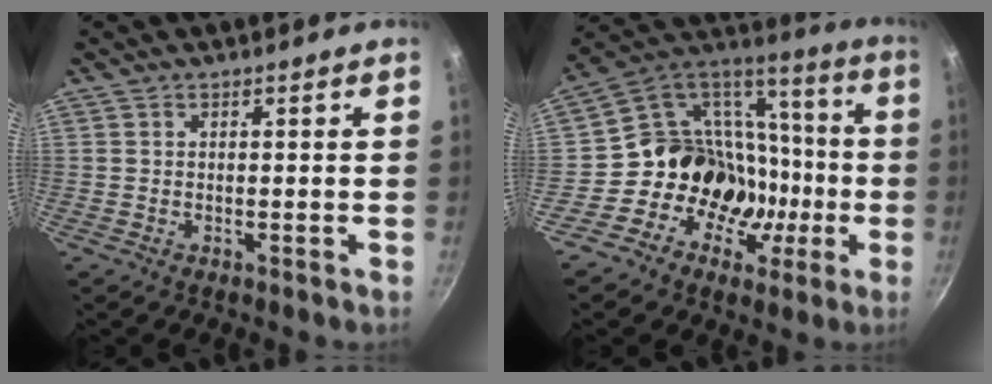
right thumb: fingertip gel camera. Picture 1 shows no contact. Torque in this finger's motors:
{"motor_torque": [0.85, 0.69, 1.08, -0.84, 0.03]}